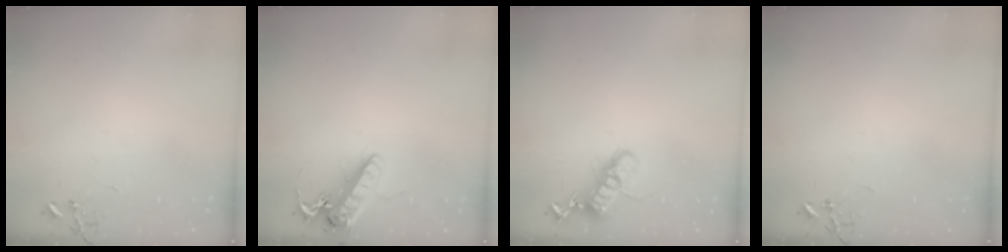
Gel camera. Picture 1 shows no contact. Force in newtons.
{"total": 14.6, "press": 14.4, "slide": 2.6}
{"total": 13.8, "press": 13.8, "slide": 0.7}
{"total": 0.0}